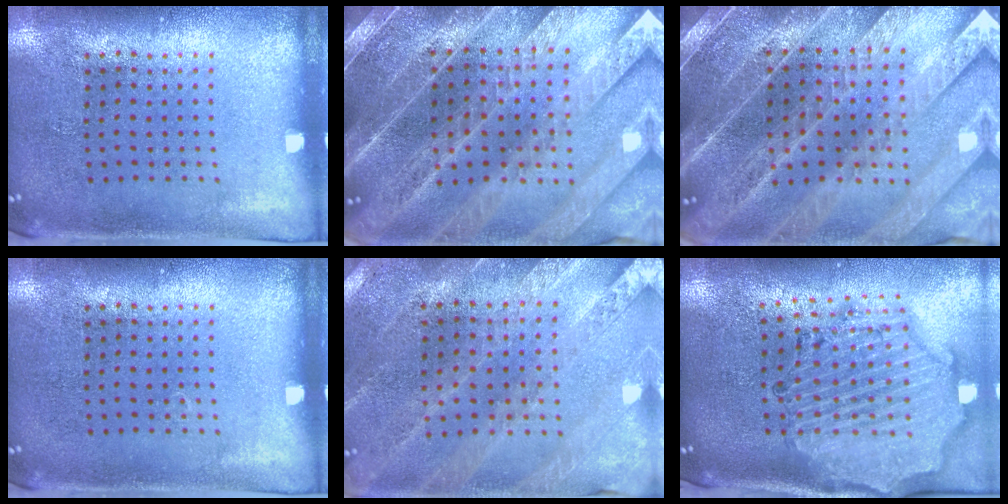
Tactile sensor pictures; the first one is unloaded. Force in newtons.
{"total": 4.0, "press": 3.7, "slide": 1.6}
{"total": 4.0, "press": 3.7, "slide": 1.5}
{"total": 0.0}
{"total": 1.0, "press": 1.0, "slide": 0.3}
{"total": 2.4, "press": 2.3, "slide": 0.7}